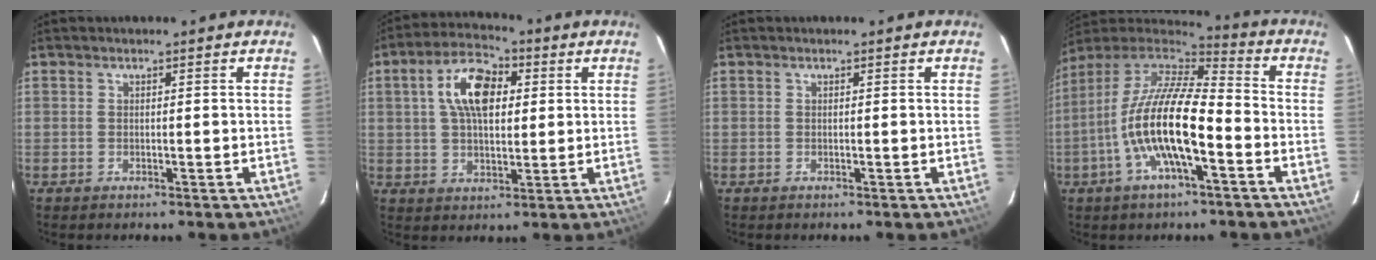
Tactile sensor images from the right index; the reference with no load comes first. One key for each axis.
{"total": 11.1, "fx": 2.8, "fy": 6.0, "fz": 8.9, "tx": -0.161, "ty": 0.027, "tz": 0.046}
{"total": 0.0}
{"total": 17.6, "fx": -5.6, "fy": 4.9, "fz": 16.0, "tx": -0.299, "ty": -0.012, "tz": -0.111}